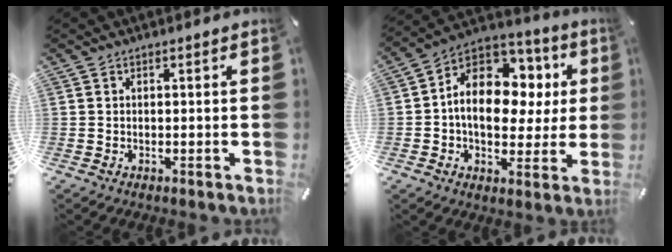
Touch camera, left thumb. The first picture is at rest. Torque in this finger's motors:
{"motor_torque": [2.44, 2.57, 0.96, 0.58, 0.21]}